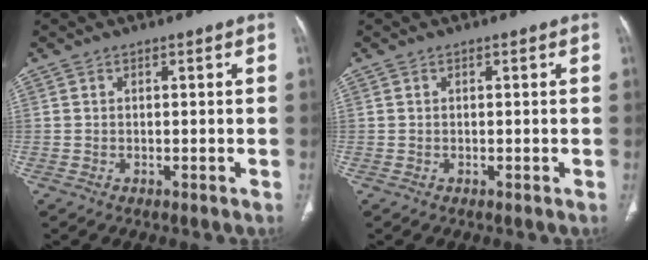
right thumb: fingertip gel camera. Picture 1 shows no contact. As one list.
[{"total": 0.0}]